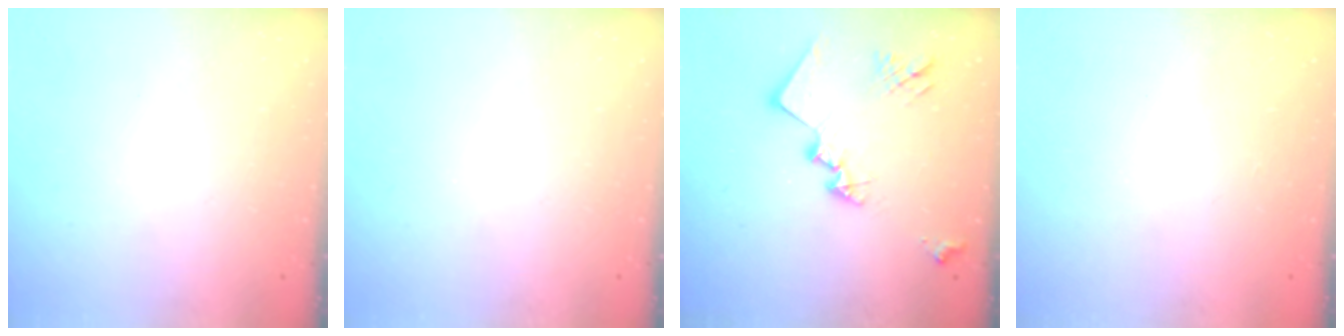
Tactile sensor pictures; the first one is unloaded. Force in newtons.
{"total": 0.0}
{"total": 15.2, "press": 15.2, "slide": 0.4}
{"total": 1.0, "press": 0.9, "slide": 0.4}